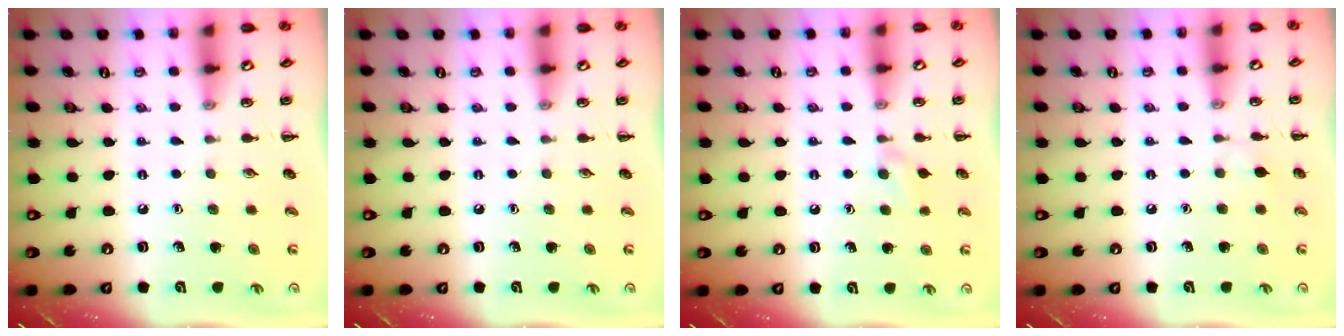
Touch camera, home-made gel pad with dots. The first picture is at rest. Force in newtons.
{"total": 0.0}
{"total": 5.5, "press": 5.2, "slide": 1.7}
{"total": 3.9, "press": 3.6, "slide": 1.5}